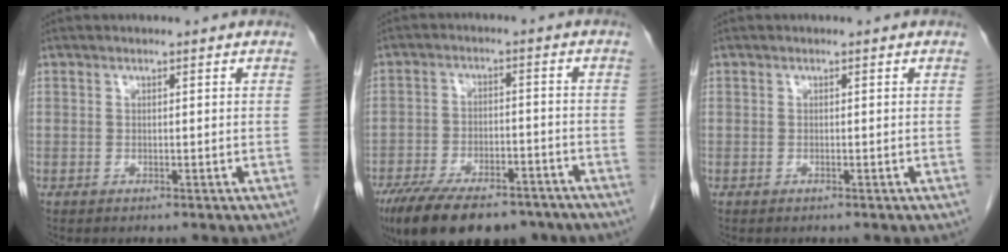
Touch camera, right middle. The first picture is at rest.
{"total": 17.6, "force": [-13.3, 6.4, 9.7], "torque": [-0.181, -0.011, -0.201]}
{"total": 0.0}